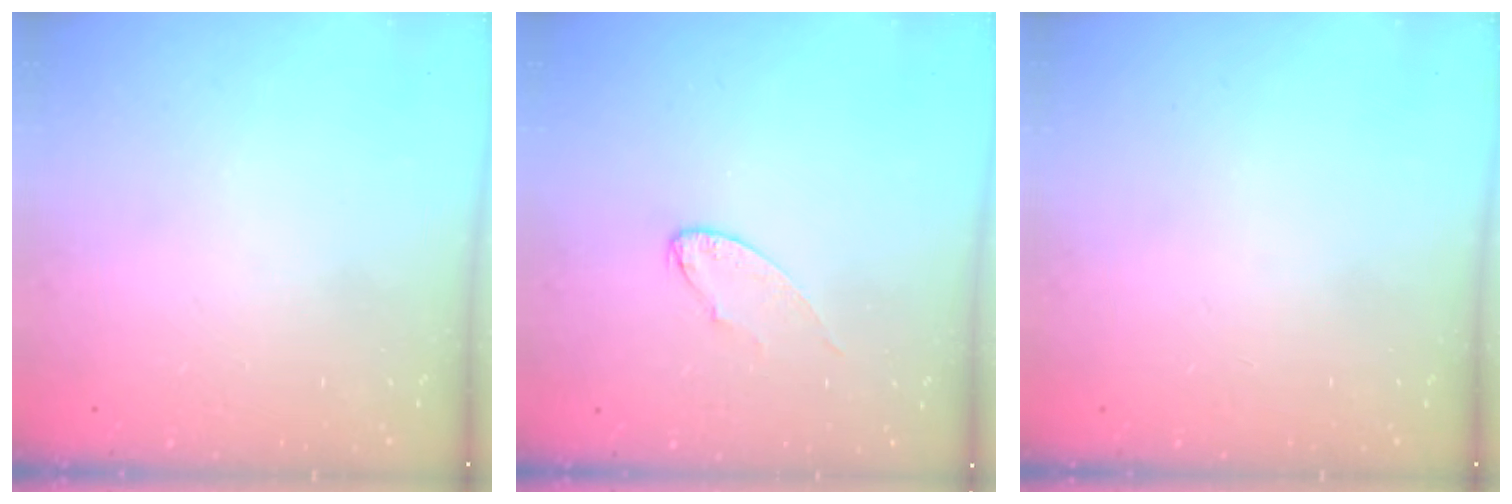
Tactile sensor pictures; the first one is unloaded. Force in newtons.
{"total": 5.2, "press": 5.2, "slide": 0.4}
{"total": 0.0}